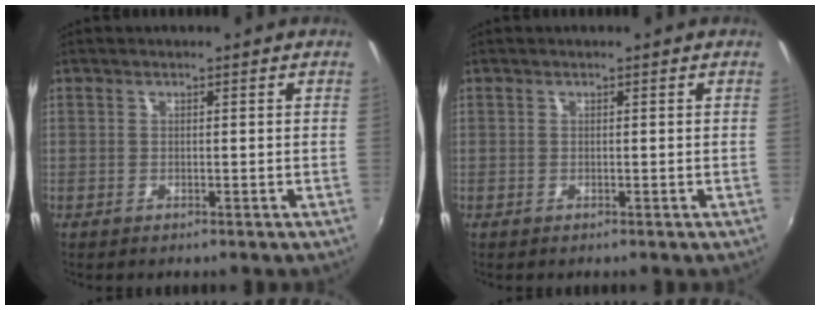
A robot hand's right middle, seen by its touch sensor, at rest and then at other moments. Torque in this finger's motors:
{"motor_torque": [-0.05, 0.12, -0.01, -0.01]}